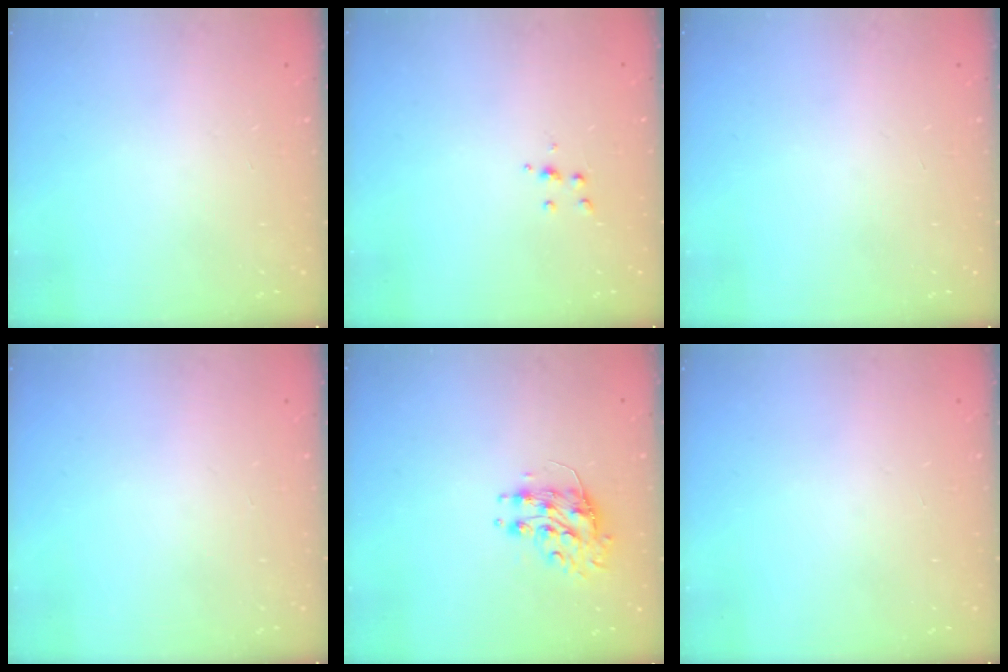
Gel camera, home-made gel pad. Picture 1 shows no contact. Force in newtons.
{"total": 4.5, "press": 4.5, "slide": 0.6}
{"total": 0.0}
{"total": 0.0}
{"total": 8.5, "press": 8.5, "slide": 0.2}
{"total": 0.0}